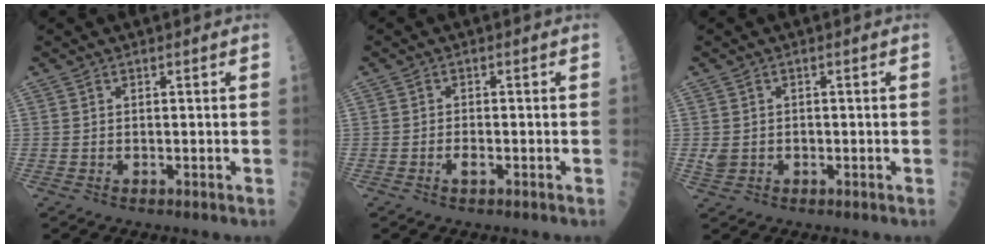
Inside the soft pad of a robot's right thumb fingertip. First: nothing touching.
{"total": 1.4, "force": [-0.5, 0.5, 1.1], "torque": [-0.018, 0.003, -0.008]}
{"total": 2.3, "force": [-0.3, 2.0, 1.2], "torque": [-0.017, 0.006, -0.002]}